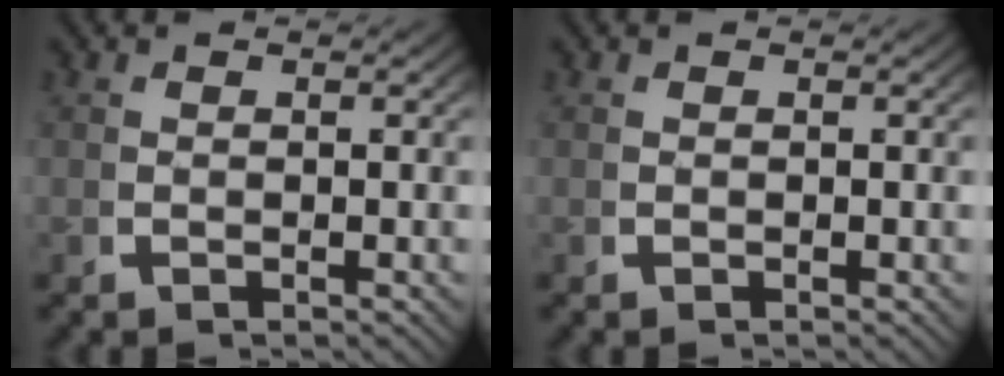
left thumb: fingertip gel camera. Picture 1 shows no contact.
{"total": 0.0}